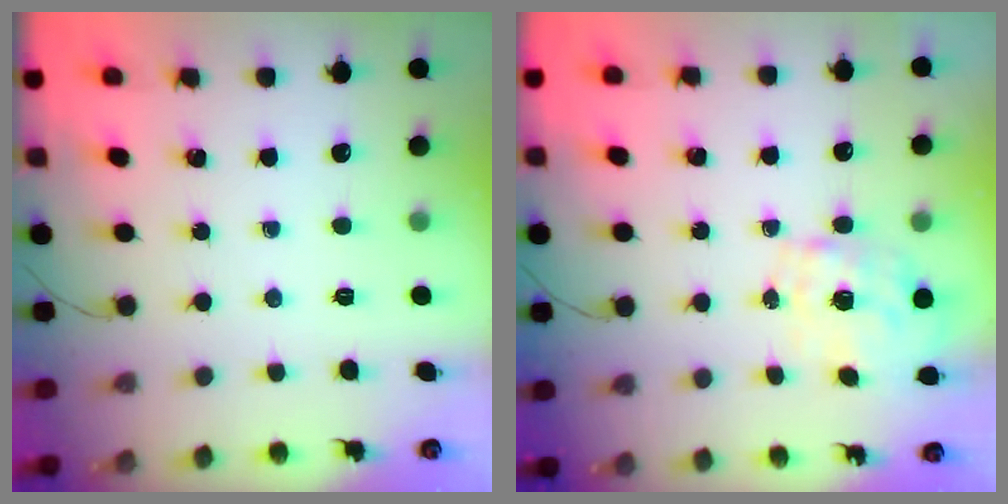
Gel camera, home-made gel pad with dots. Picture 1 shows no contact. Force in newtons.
{"total": 1.6, "press": 1.4, "slide": 0.8}